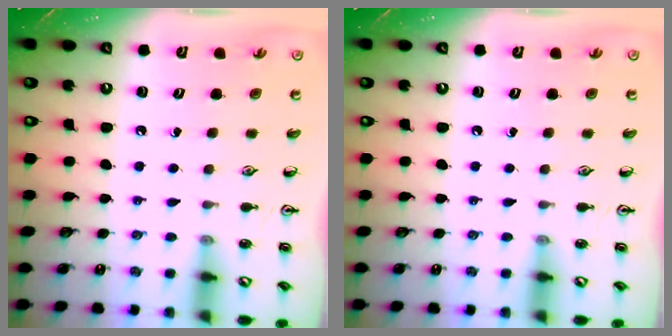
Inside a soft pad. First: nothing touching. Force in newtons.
{"total": 0.0}